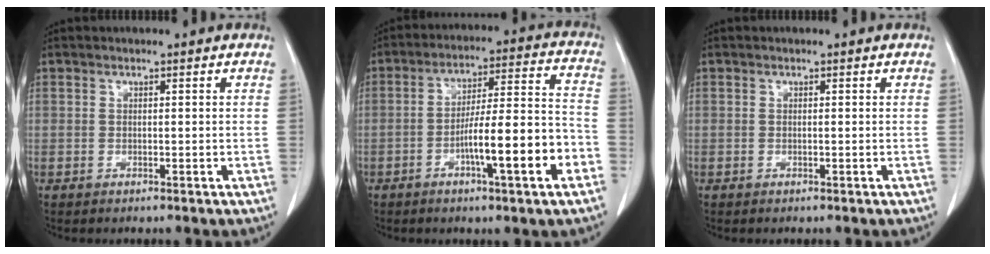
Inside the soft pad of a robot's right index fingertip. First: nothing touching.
{"total": 13.5, "force": [-5.1, 1.0, 12.5], "torque": [-0.193, 0.012, -0.077]}
{"total": 0.0}